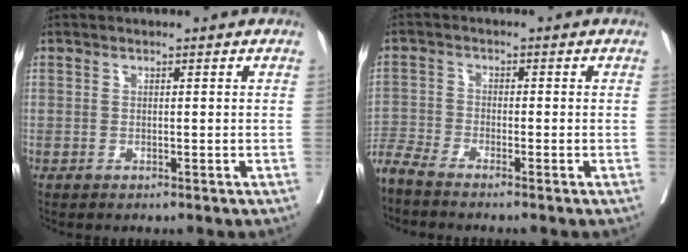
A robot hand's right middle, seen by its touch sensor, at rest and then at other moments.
{"total": 3.9, "force": [-3.7, -0.5, 1.2], "torque": [-0.025, -0.011, -0.075]}